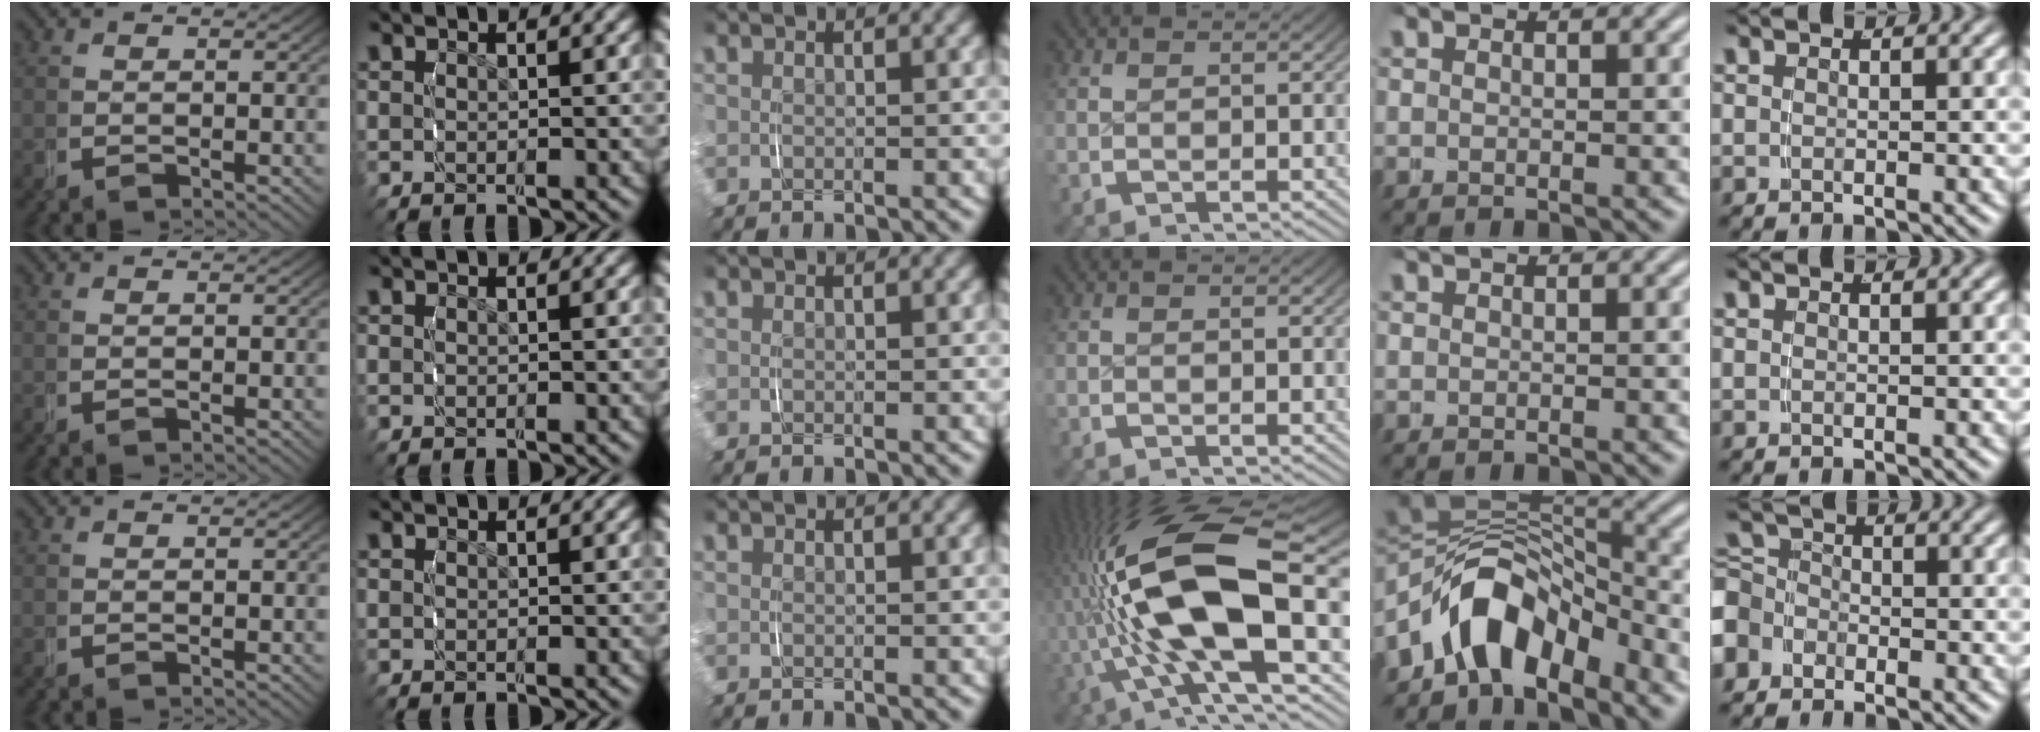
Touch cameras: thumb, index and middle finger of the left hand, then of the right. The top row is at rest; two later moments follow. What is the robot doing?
{"motion": "grasp_and_lifting", "object": "knife"}